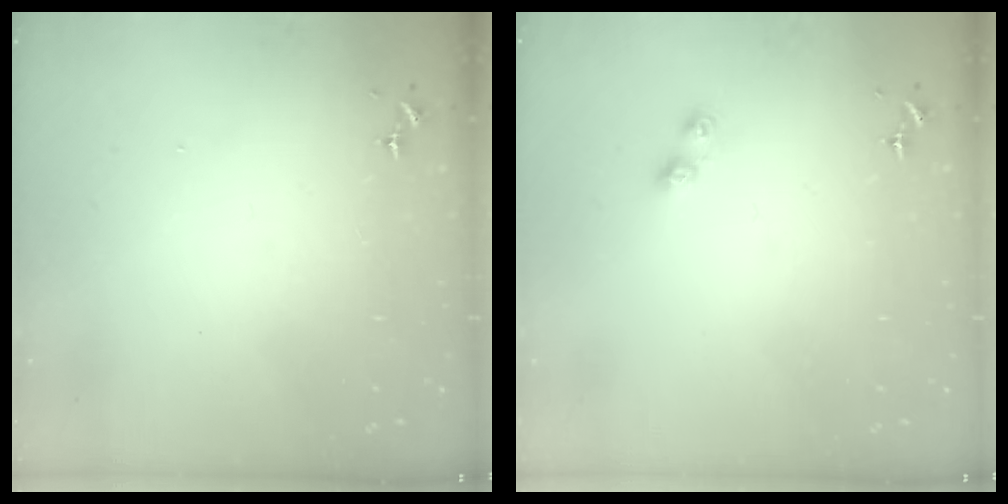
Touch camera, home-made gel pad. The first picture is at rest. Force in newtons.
{"total": 4.4, "press": 4.3, "slide": 0.4}